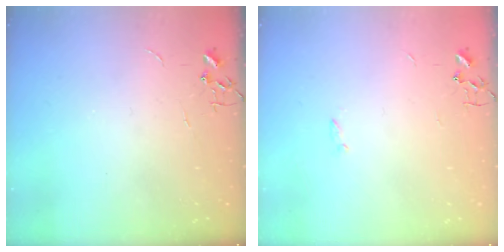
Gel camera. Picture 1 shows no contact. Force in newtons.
{"total": 1.1, "press": 1.0, "slide": 0.3}